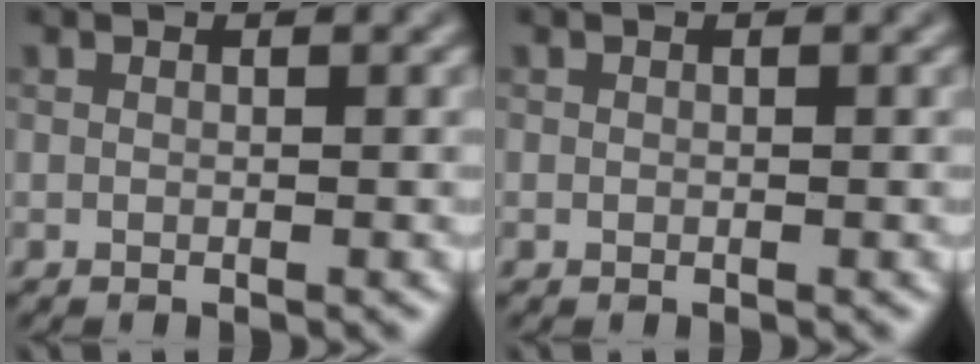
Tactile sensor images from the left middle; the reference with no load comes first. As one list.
[{"total": 0.0}]